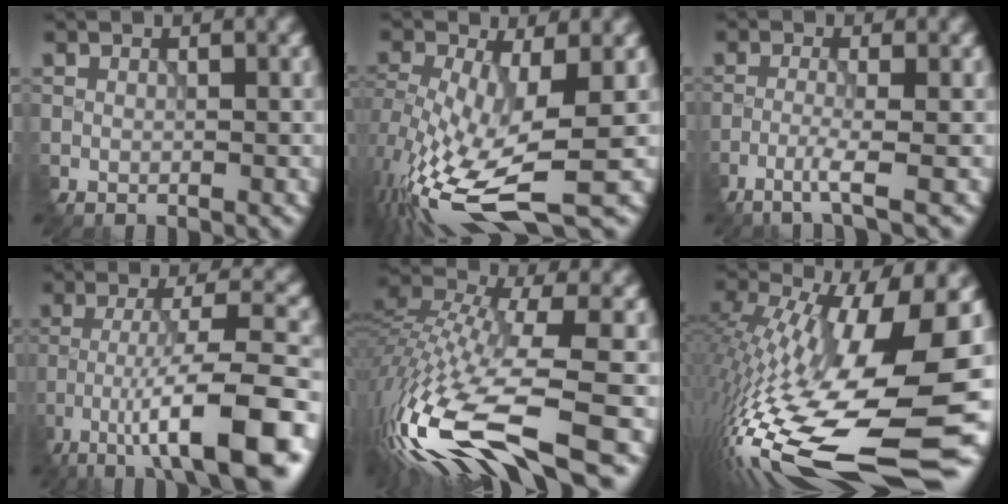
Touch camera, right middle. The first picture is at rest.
{"total": 11.2, "force": [-4.2, 3.9, 9.7], "torque": [-0.208, -0.021, -0.069]}
{"total": 2.7, "force": [-1.8, 0.0, 2.0], "torque": [-0.038, 0.003, -0.048]}
{"total": 10.4, "force": [-6.1, 2.1, 8.1], "torque": [-0.130, 0.010, -0.098]}
{"total": 14.0, "force": [-7.0, 4.0, 11.5], "torque": [-0.258, -0.005, -0.119]}
{"total": 17.5, "force": [-4.3, 5.0, 16.2], "torque": [-0.311, -0.016, -0.077]}